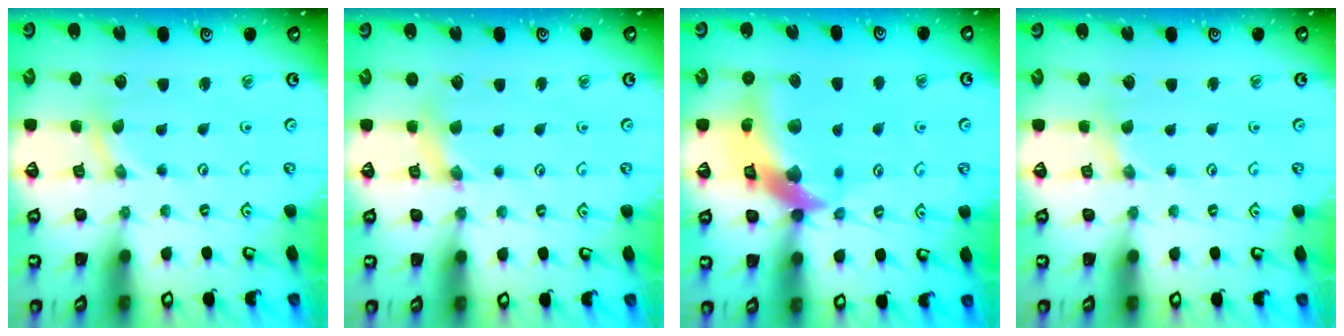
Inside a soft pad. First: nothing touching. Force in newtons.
{"total": 3.3, "press": 3.3, "slide": 0.3}
{"total": 16.4, "press": 16.3, "slide": 2.4}
{"total": 0.0}